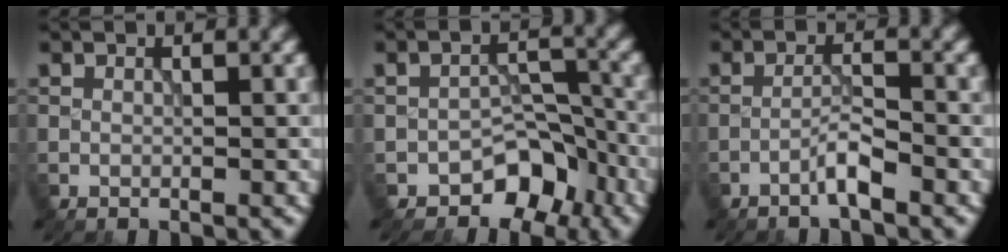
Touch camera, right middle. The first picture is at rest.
{"total": 4.3, "force": [-3.0, 2.6, 1.6], "torque": [-0.002, 0.008, -0.046]}
{"total": 2.2, "force": [-1.5, 0.1, 1.5], "torque": [-0.028, 0.010, -0.032]}